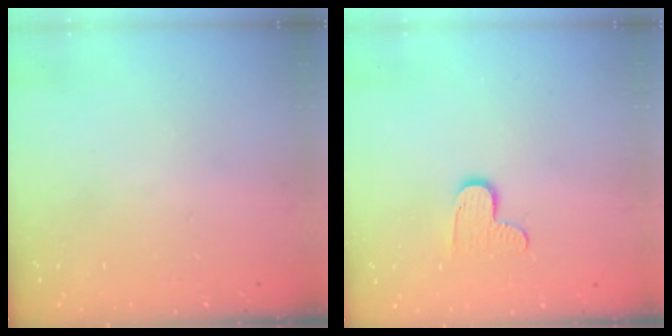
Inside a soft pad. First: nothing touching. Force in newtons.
{"total": 7.0, "press": 7.0, "slide": 0.1}